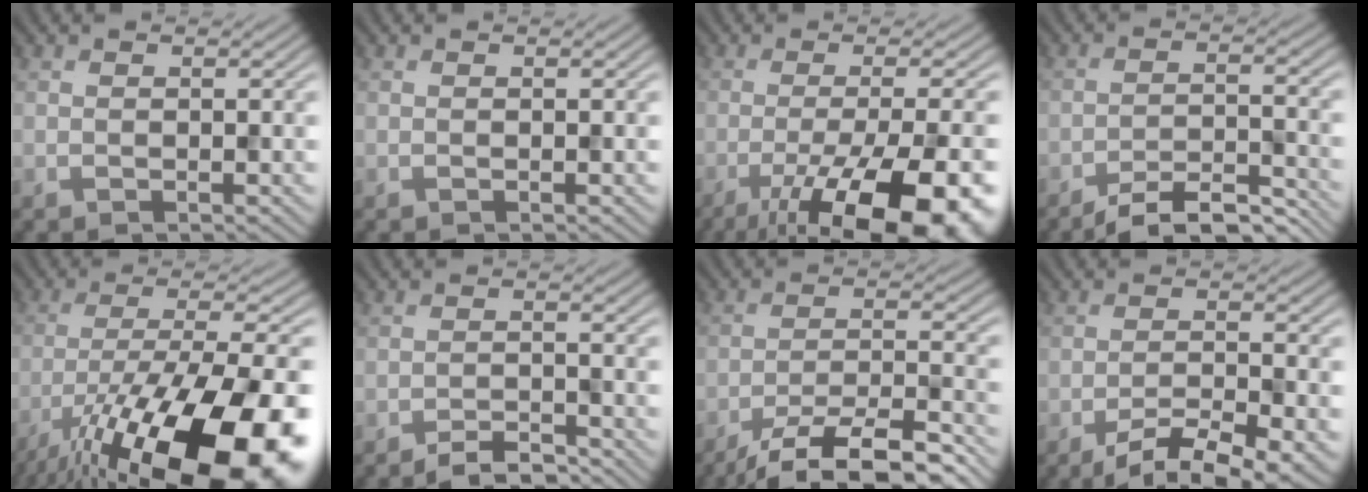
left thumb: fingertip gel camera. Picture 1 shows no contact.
{"total": 0.0}
{"total": 16.5, "force": [-8.7, 4.5, 13.2], "torque": [-0.177, -0.013, -0.126]}
{"total": 7.2, "force": [-6.2, 1.3, 3.5], "torque": [-0.062, -0.001, -0.098]}
{"total": 20.7, "force": [-12.0, 6.6, 15.5], "torque": [-0.255, -0.035, -0.189]}
{"total": 3.4, "force": [-3.0, 0.5, 1.4], "torque": [-0.021, 0.003, -0.056]}
{"total": 11.4, "force": [-8.8, 2.2, 6.8], "torque": [-0.118, -0.004, -0.144]}
{"total": 7.0, "force": [-4.7, 1.6, 4.9], "torque": [-0.086, -0.002, -0.078]}